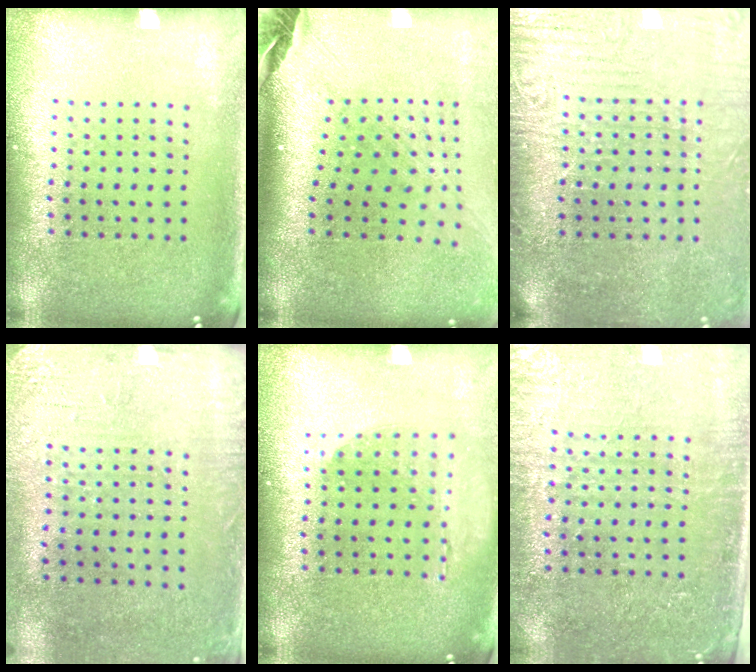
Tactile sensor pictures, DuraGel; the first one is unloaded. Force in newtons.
{"total": 3.0, "press": 2.1, "slide": 2.1}
{"total": 3.8, "press": 3.4, "slide": 1.7}
{"total": 3.3, "press": 2.7, "slide": 1.9}
{"total": 1.2, "press": 1.2, "slide": 0.0}
{"total": 3.4, "press": 3.1, "slide": 1.4}